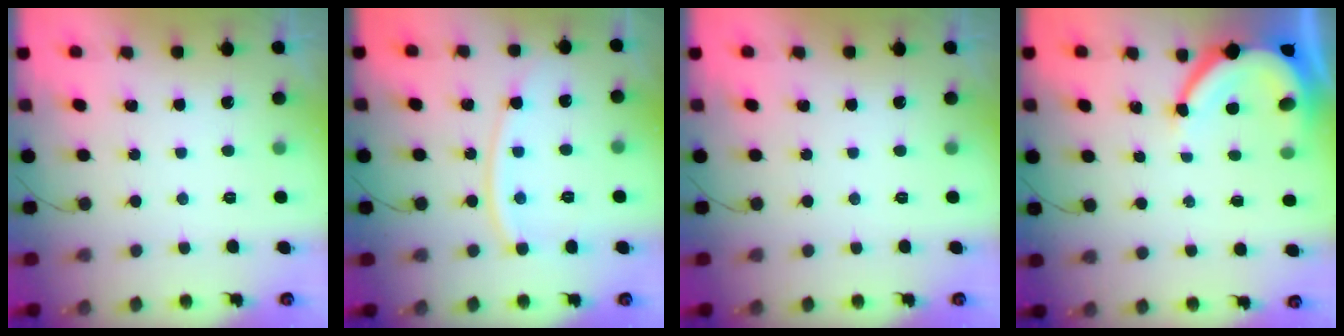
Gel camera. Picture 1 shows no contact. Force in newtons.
{"total": 12.0, "press": 11.9, "slide": 1.3}
{"total": 0.0}
{"total": 8.5, "press": 8.4, "slide": 1.0}